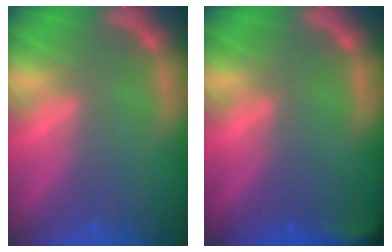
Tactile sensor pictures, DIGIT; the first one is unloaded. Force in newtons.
{"total": 2.9}